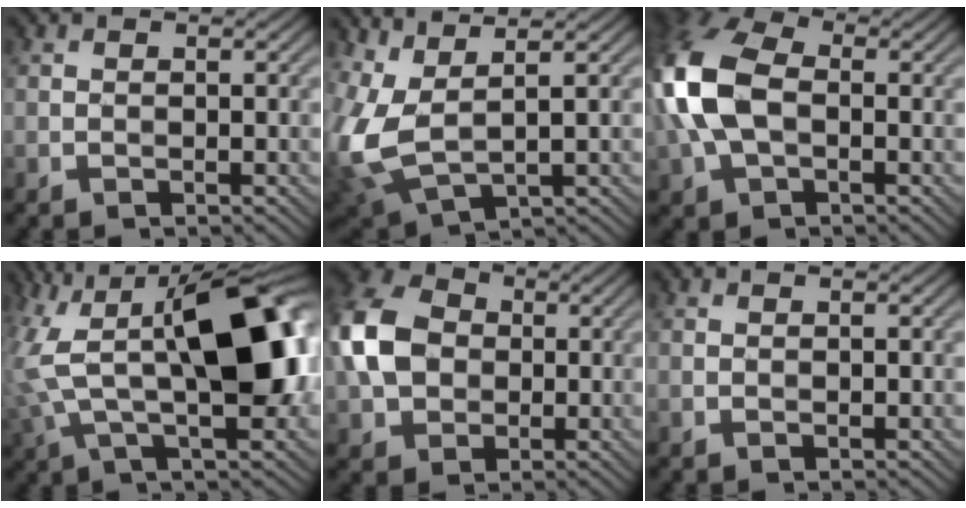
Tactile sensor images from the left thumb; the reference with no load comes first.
{"total": 9.3, "force": [2.0, 4.3, 8.0], "torque": [-0.227, -0.005, 0.045]}
{"total": 12.3, "force": [-0.3, 7.7, 9.5], "torque": [-0.259, 0.017, -0.020]}
{"total": 17.5, "force": [1.1, 7.5, 15.7], "torque": [-0.295, 0.002, 0.019]}
{"total": 10.1, "force": [0.3, 8.0, 6.1], "torque": [-0.164, 0.018, -0.007]}
{"total": 0.0}